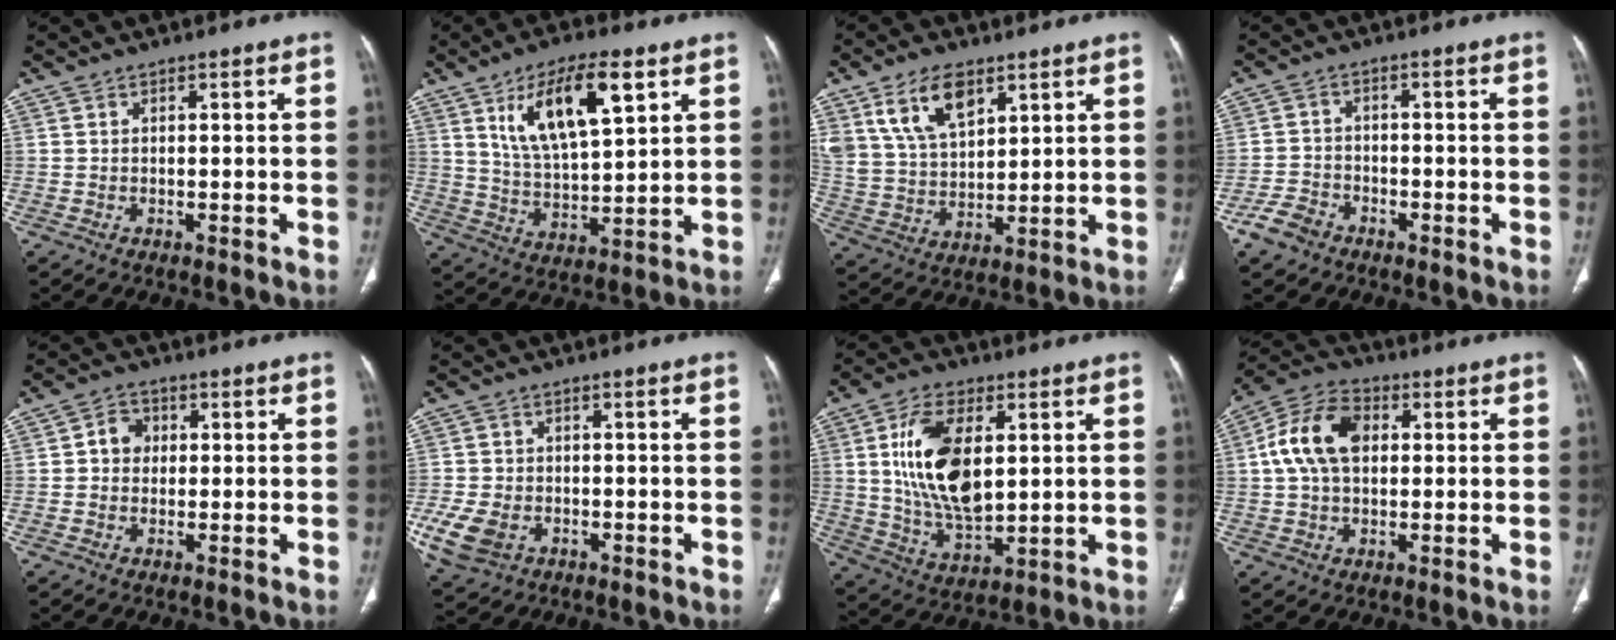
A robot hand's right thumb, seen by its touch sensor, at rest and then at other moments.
{"total": 15.2, "force": [6.9, 5.6, 12.4], "torque": [-0.199, -0.023, 0.132]}
{"total": 12.7, "force": [7.1, 6.9, 8.0], "torque": [-0.135, -0.024, 0.148]}
{"total": 4.9, "force": [-3.2, 3.2, 1.9], "torque": [-0.035, 0.019, -0.059]}
{"total": 4.2, "force": [0.4, 3.7, 2.0], "torque": [-0.013, 0.010, 0.000]}
{"total": 8.8, "force": [-3.2, 6.4, 5.2], "torque": [-0.116, 0.005, -0.051]}
{"total": 16.8, "force": [3.4, 9.0, 13.8], "torque": [-0.245, -0.016, 0.071]}
{"total": 12.1, "force": [1.9, 8.0, 8.9], "torque": [-0.164, 0.024, 0.027]}